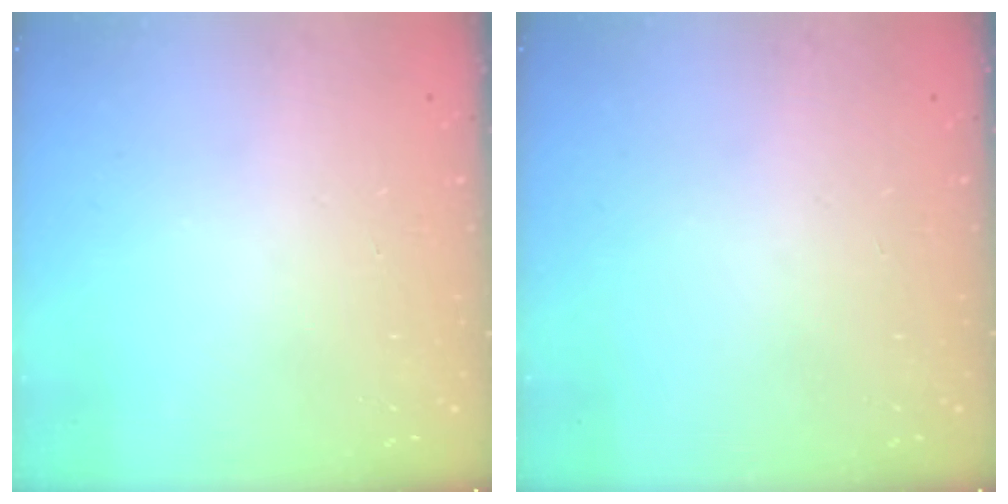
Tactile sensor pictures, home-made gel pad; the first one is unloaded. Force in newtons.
{"total": 0.0}